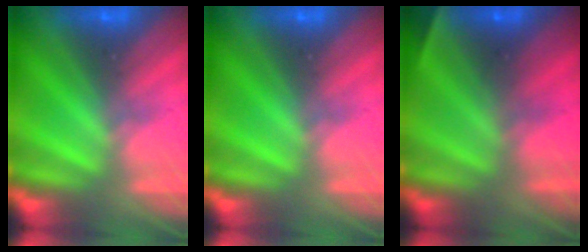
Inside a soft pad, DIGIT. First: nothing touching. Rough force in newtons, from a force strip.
{"total": 0.0}
{"total": 2.0}